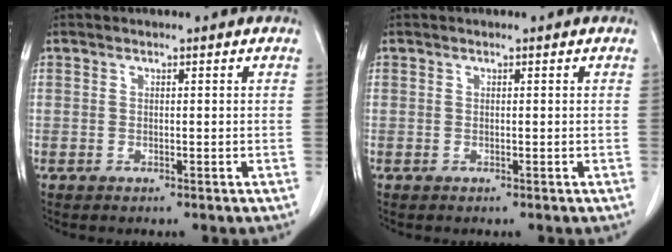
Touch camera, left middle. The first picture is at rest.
{"total": 0.0}